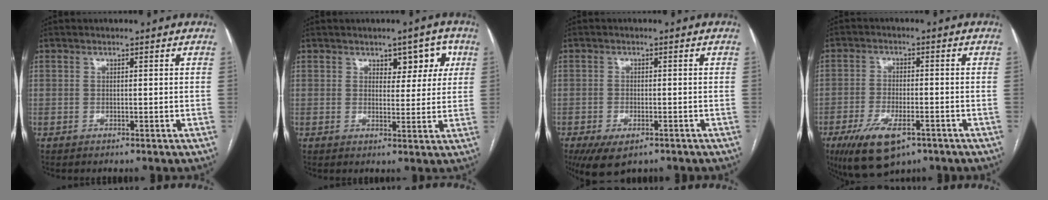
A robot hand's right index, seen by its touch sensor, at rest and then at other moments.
{"total": 5.2, "force": [2.3, 3.1, 3.4], "torque": [-0.028, 0.012, 0.030]}
{"total": 6.3, "force": [-4.1, 2.8, 3.8], "torque": [-0.066, -0.010, -0.064]}
{"total": 10.2, "force": [-5.9, 4.0, 7.3], "torque": [-0.136, -0.018, -0.095]}